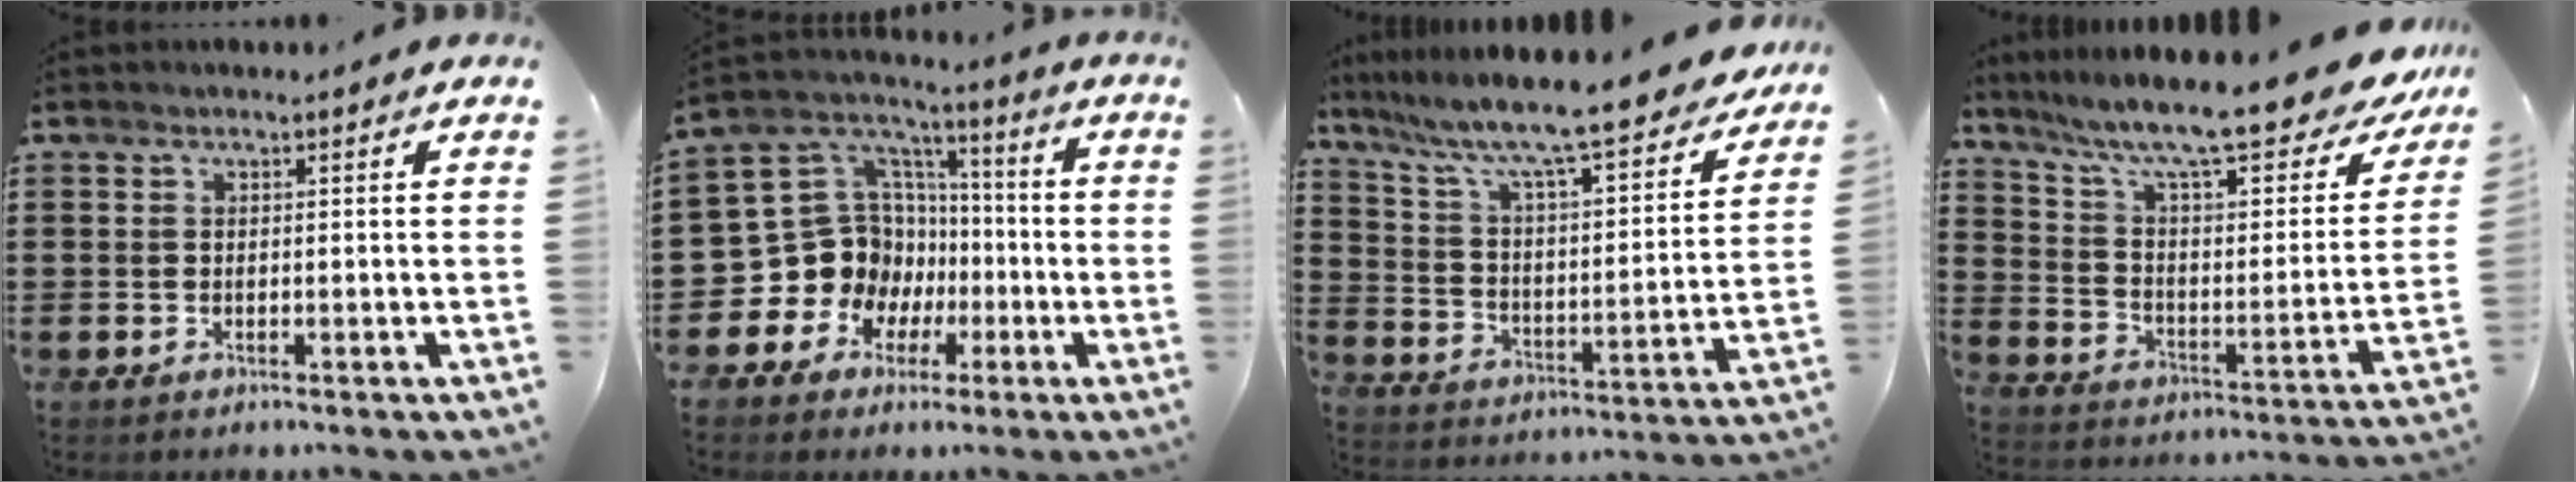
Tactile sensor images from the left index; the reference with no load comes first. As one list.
[{"total": 12.4, "force": [-2.3, 11.6, 3.6], "torque": [-0.123, -0.018, -0.029]}, {"total": 9.6, "force": [8.3, 0.0, 4.8], "torque": [-0.129, -0.063, 0.134]}, {"total": 13.0, "force": [10.3, 1.1, 7.9], "torque": [-0.162, -0.074, 0.167]}]